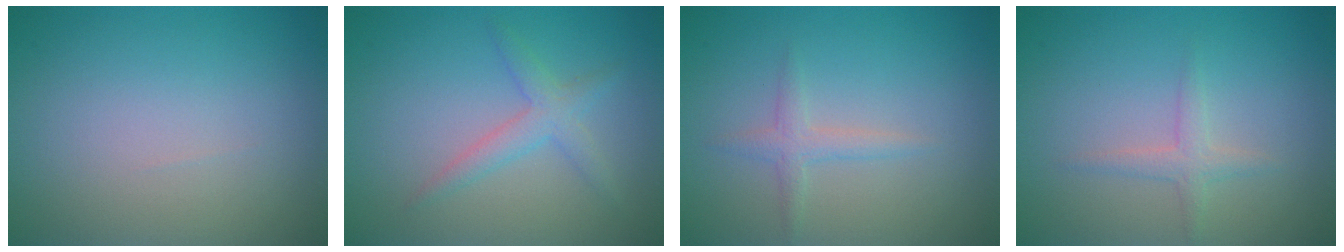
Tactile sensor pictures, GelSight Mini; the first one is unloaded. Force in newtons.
{"total": 2.2, "press": 2.2, "slide": 0.1}
{"total": 1.5, "press": 1.5, "slide": 0.1}
{"total": 1.5, "press": 1.5, "slide": 0.1}